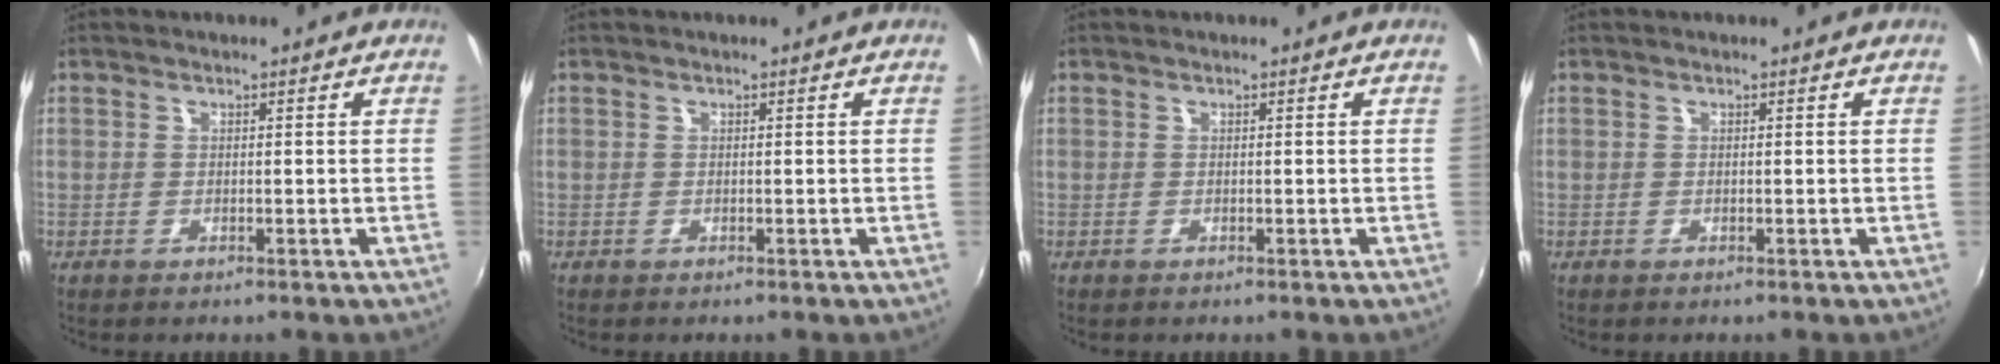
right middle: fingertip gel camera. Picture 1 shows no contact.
{"total": 0.0}
{"total": 0.0}
{"total": 0.0}